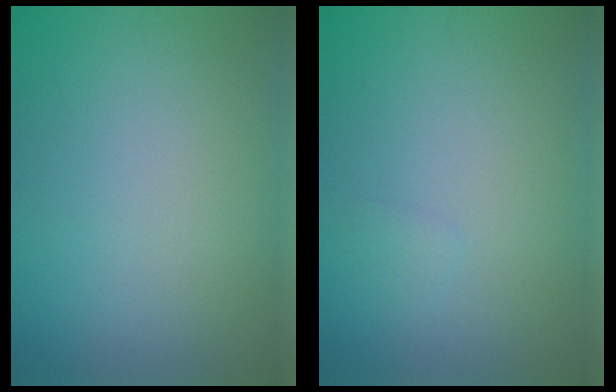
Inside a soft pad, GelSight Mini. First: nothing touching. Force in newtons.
{"total": 0.6, "press": 0.6, "slide": 0.0}